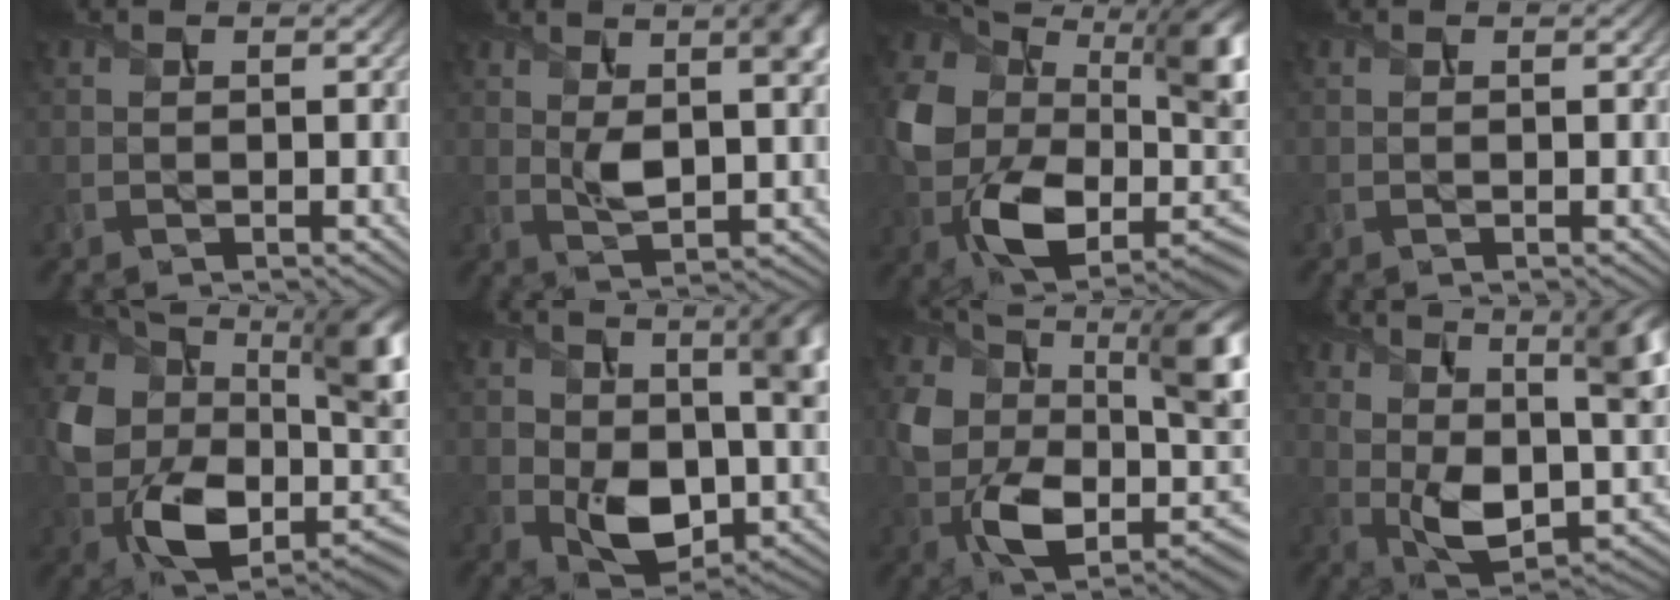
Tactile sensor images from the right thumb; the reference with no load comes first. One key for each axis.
{"total": 8.3, "fx": 2.2, "fy": 3.5, "fz": 7.2, "tx": -0.129, "ty": -0.001, "tz": 0.039}
{"total": 15.6, "fx": -0.1, "fy": 10.2, "fz": 11.9, "tx": -0.228, "ty": -0.038, "tz": 0.000}
{"total": 0.0}
{"total": 14.5, "fx": 0.0, "fy": 9.2, "fz": 11.1, "tx": -0.210, "ty": -0.038, "tz": 0.007}
{"total": 11.4, "fx": 0.3, "fy": 7.1, "fz": 8.9, "tx": -0.151, "ty": -0.033, "tz": 0.022}
{"total": 14.0, "fx": 0.3, "fy": 8.1, "fz": 11.4, "tx": -0.201, "ty": -0.033, "tz": 0.001}
{"total": 15.3, "fx": 3.7, "fy": 8.1, "fz": 12.4, "tx": -0.205, "ty": -0.008, "tz": 0.067}